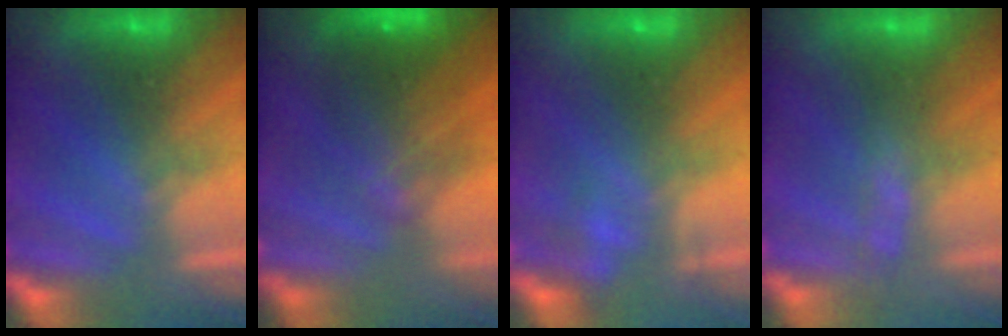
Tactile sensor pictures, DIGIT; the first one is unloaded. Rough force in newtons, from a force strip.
{"total": 8.1}
{"total": 2.1}
{"total": 2.6}